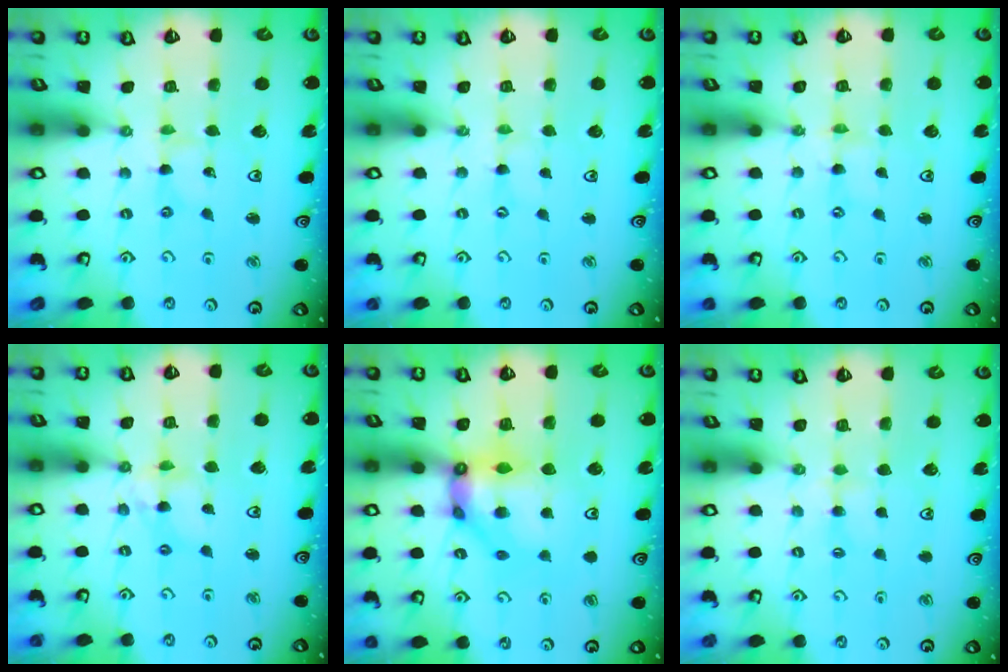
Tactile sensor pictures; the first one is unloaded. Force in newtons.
{"total": 0.0}
{"total": 0.0}
{"total": 6.0, "press": 6.0, "slide": 0.5}
{"total": 11.2, "press": 11.1, "slide": 0.9}
{"total": 2.7, "press": 2.7, "slide": 0.5}